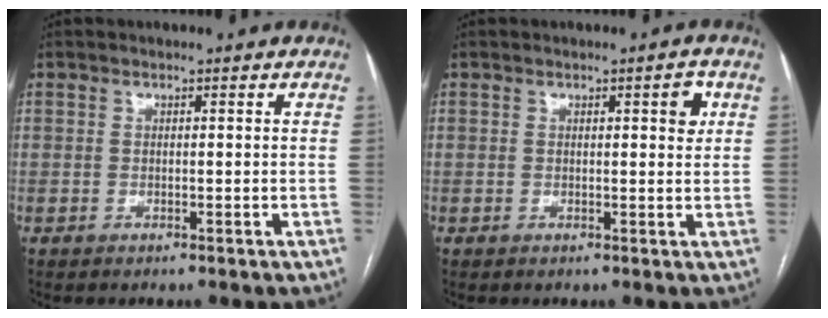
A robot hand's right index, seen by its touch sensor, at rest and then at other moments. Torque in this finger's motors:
{"motor_torque": [0.03, 0.00, 0.02, 0.03]}